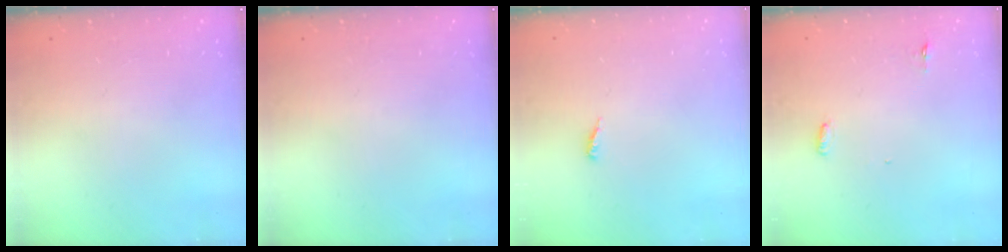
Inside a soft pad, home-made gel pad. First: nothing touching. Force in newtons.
{"total": 0.0}
{"total": 3.9, "press": 3.9, "slide": 0.3}
{"total": 3.0, "press": 2.8, "slide": 0.9}